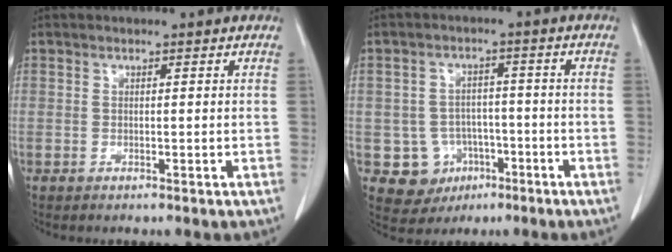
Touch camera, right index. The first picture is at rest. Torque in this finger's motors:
{"motor_torque": [-0.10, -0.03, -0.32, -0.10]}